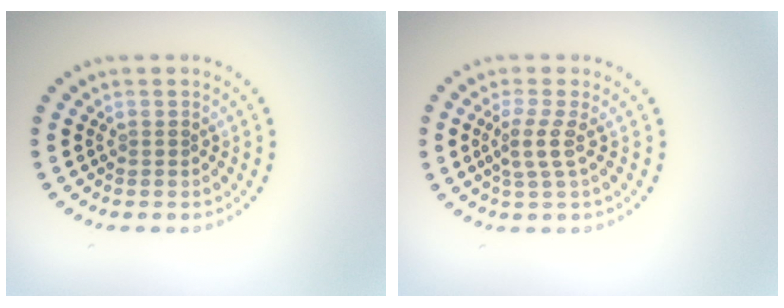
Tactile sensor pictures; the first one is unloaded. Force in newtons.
{"total": 2.2, "press": 1.6, "slide": 1.5}